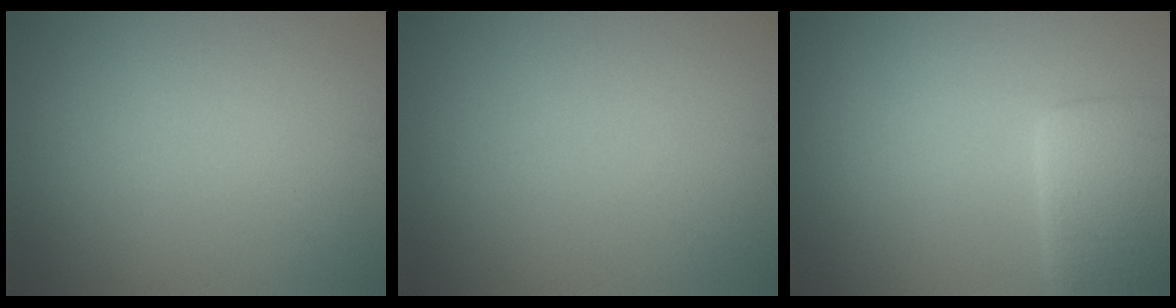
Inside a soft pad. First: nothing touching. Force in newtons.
{"total": 0.0}
{"total": 5.5, "press": 5.5, "slide": 0.5}